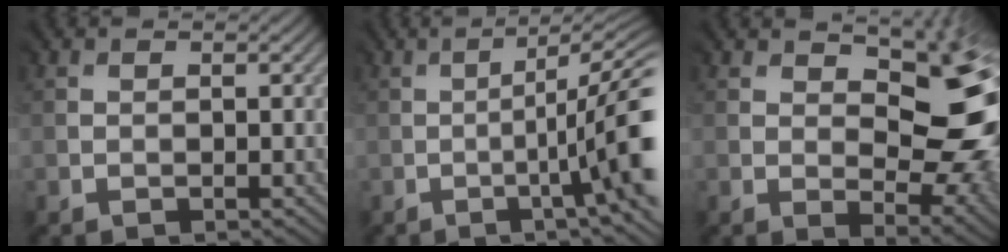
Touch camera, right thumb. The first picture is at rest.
{"total": 11.1, "force": [-1.9, 2.5, 10.7], "torque": [-0.142, -0.005, -0.020]}
{"total": 13.9, "force": [3.0, 7.7, 11.2], "torque": [-0.131, -0.005, 0.058]}